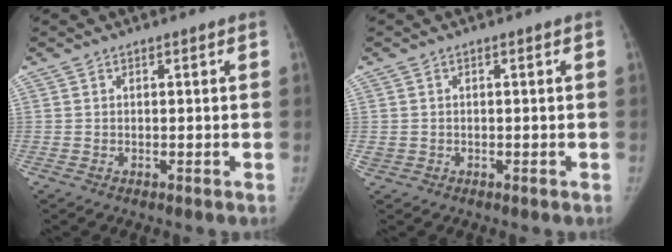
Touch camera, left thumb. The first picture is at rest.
{"total": 0.9, "force": [-0.1, 0.9, 0.2], "torque": [-0.004, 0.002, 0.000]}